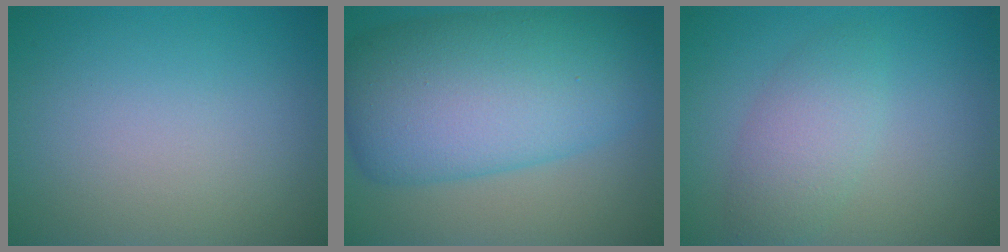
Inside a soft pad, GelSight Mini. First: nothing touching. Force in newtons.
{"total": 12.6, "press": 12.6, "slide": 0.2}
{"total": 3.3, "press": 3.3, "slide": 0.1}